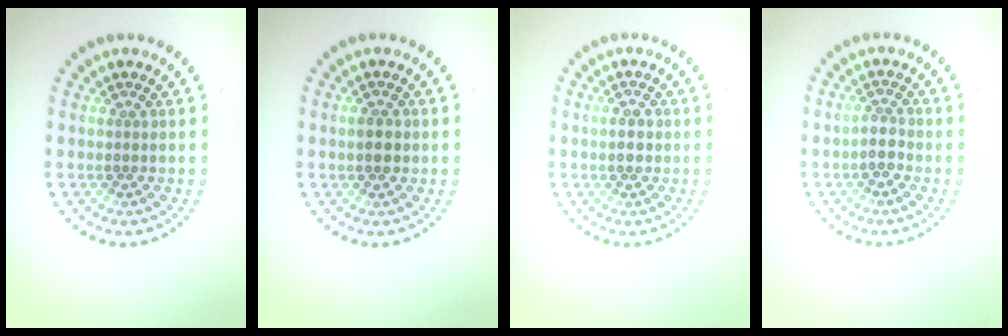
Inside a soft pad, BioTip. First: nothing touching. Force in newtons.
{"total": 2.1, "press": 2.1, "slide": 0.1}
{"total": 1.3, "press": 1.3, "slide": 0.0}
{"total": 1.4, "press": 1.2, "slide": 0.8}